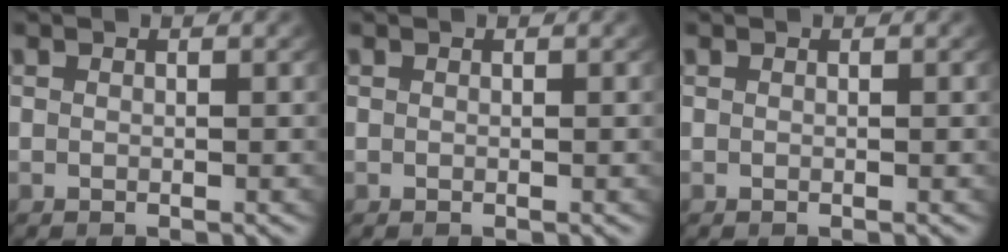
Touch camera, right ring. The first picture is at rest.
{"total": 0.0}
{"total": 0.0}